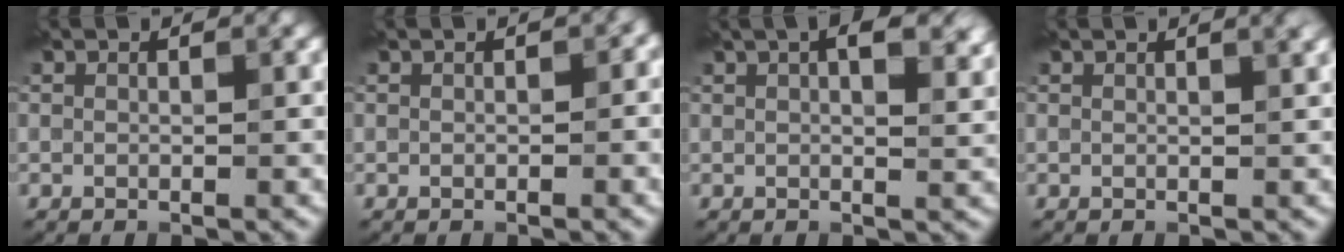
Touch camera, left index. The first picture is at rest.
{"total": 1.1, "force": [0.1, 0.6, 0.9], "torque": [-0.010, 0.001, 0.002]}
{"total": 7.0, "force": [3.1, 3.1, 5.5], "torque": [-0.055, 0.020, 0.032]}
{"total": 2.2, "force": [1.3, 0.8, 1.6], "torque": [-0.009, 0.001, 0.008]}